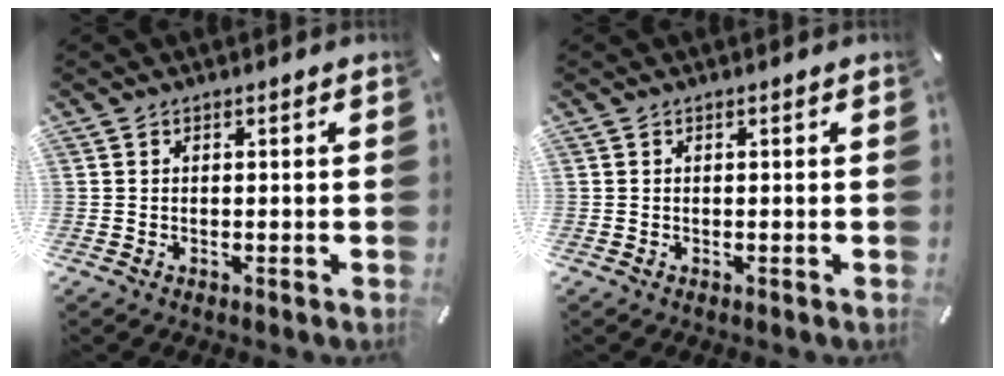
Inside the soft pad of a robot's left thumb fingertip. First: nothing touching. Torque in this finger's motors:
{"motor_torque": [-0.06, 0.07, 0.00, 0.00, 0.00]}